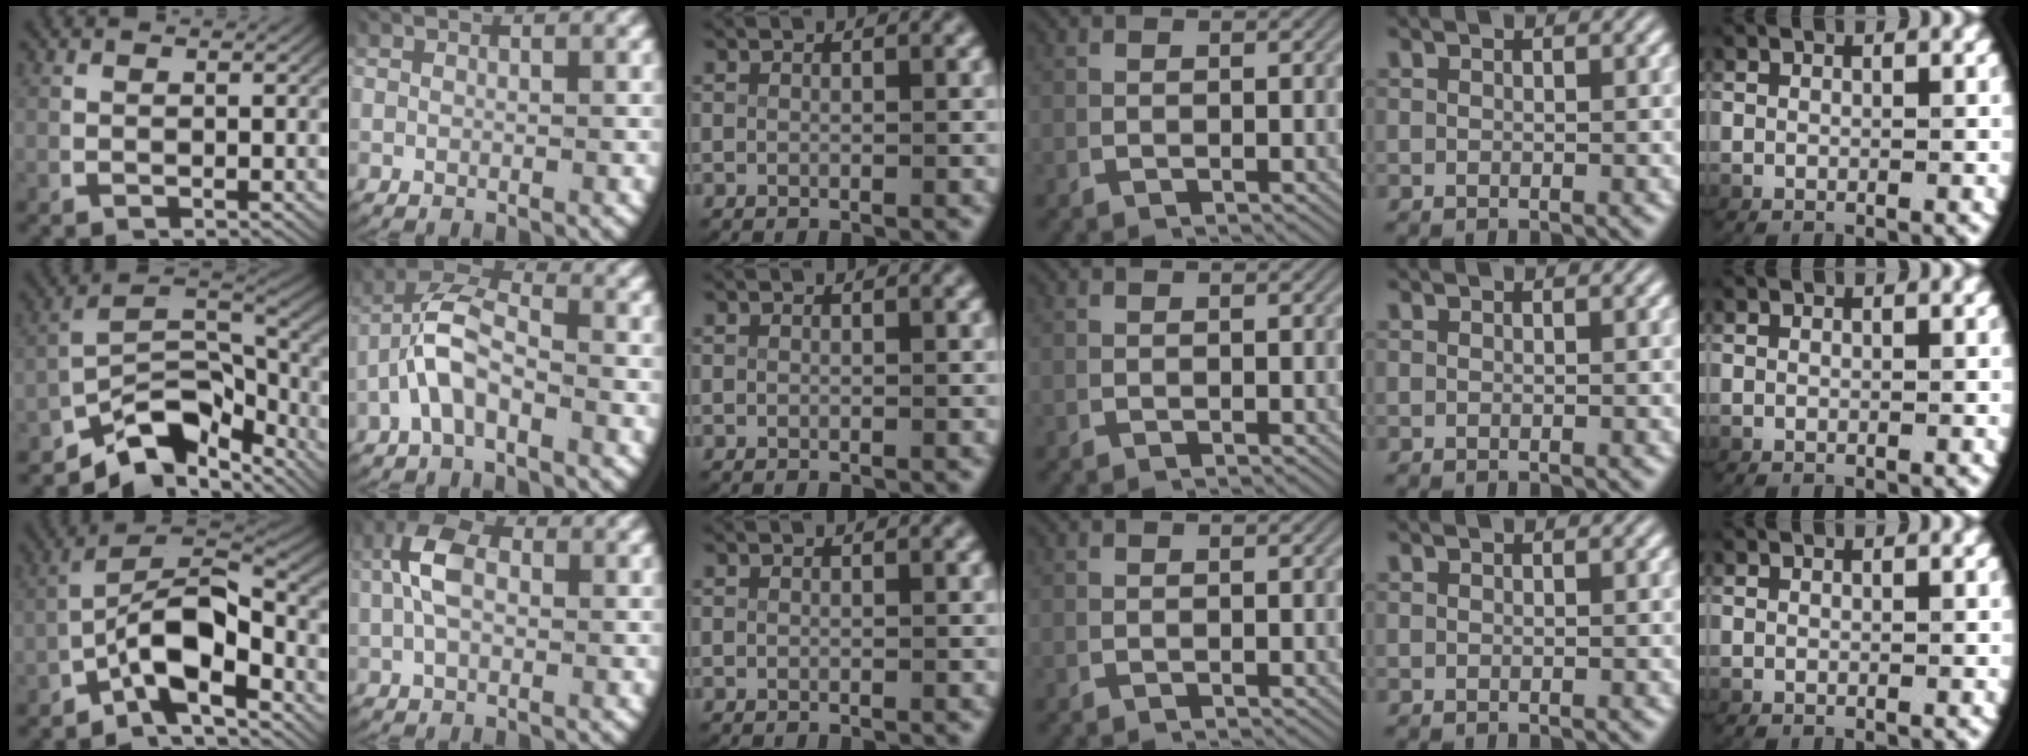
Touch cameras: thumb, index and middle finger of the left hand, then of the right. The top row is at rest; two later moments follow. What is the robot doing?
{"motion": "lift_and_place", "object": "key"}